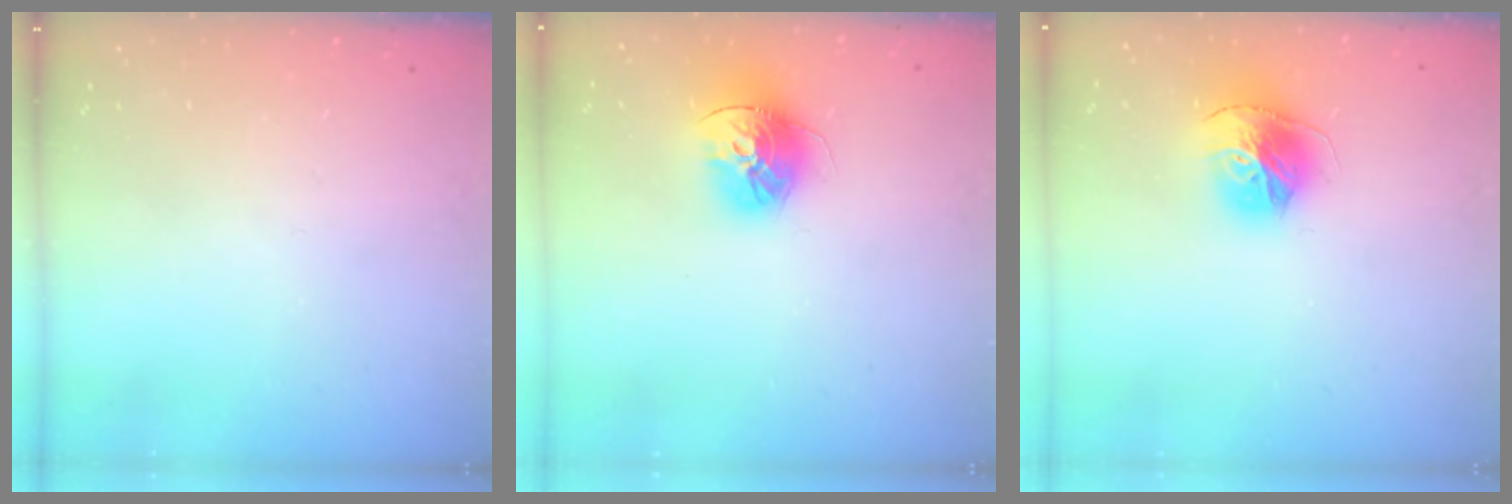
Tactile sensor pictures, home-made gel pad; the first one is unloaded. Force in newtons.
{"total": 15.1, "press": 15.0, "slide": 1.5}
{"total": 15.6, "press": 15.5, "slide": 1.6}